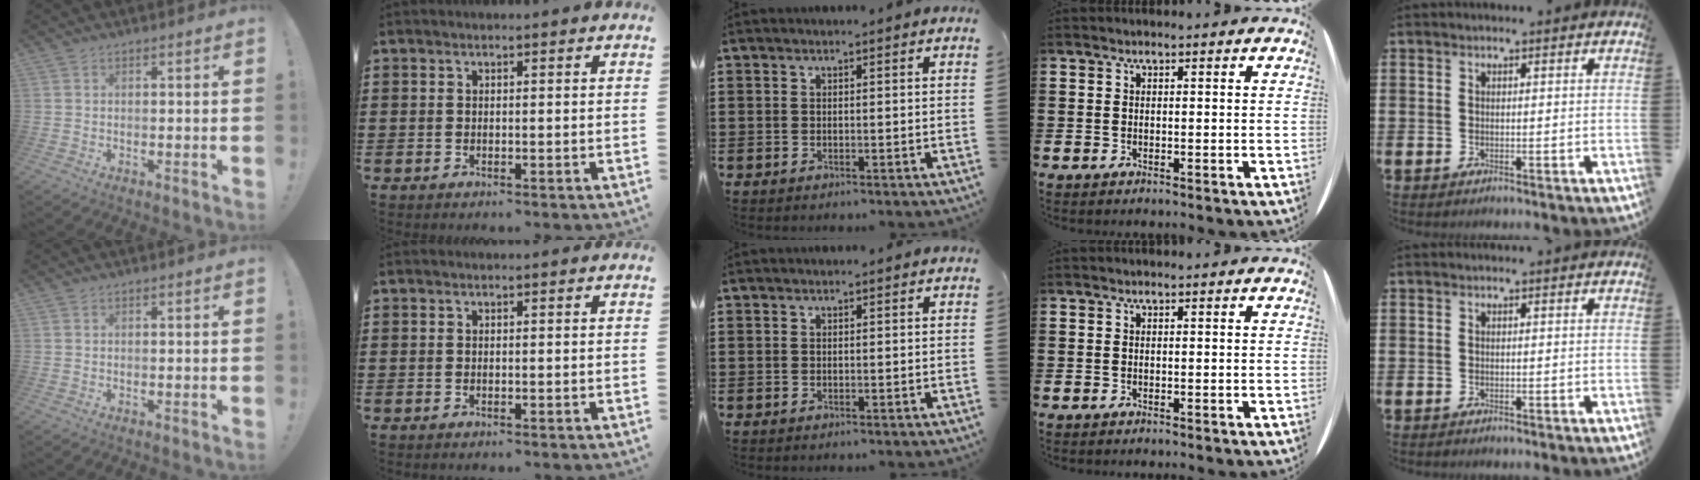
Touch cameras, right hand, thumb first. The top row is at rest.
{}